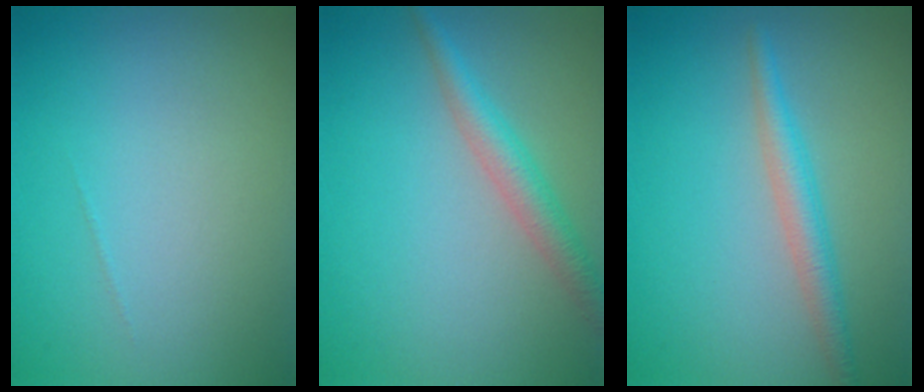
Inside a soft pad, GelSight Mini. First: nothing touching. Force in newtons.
{"total": 2.9, "press": 2.9, "slide": 0.2}
{"total": 2.5, "press": 2.5, "slide": 0.0}